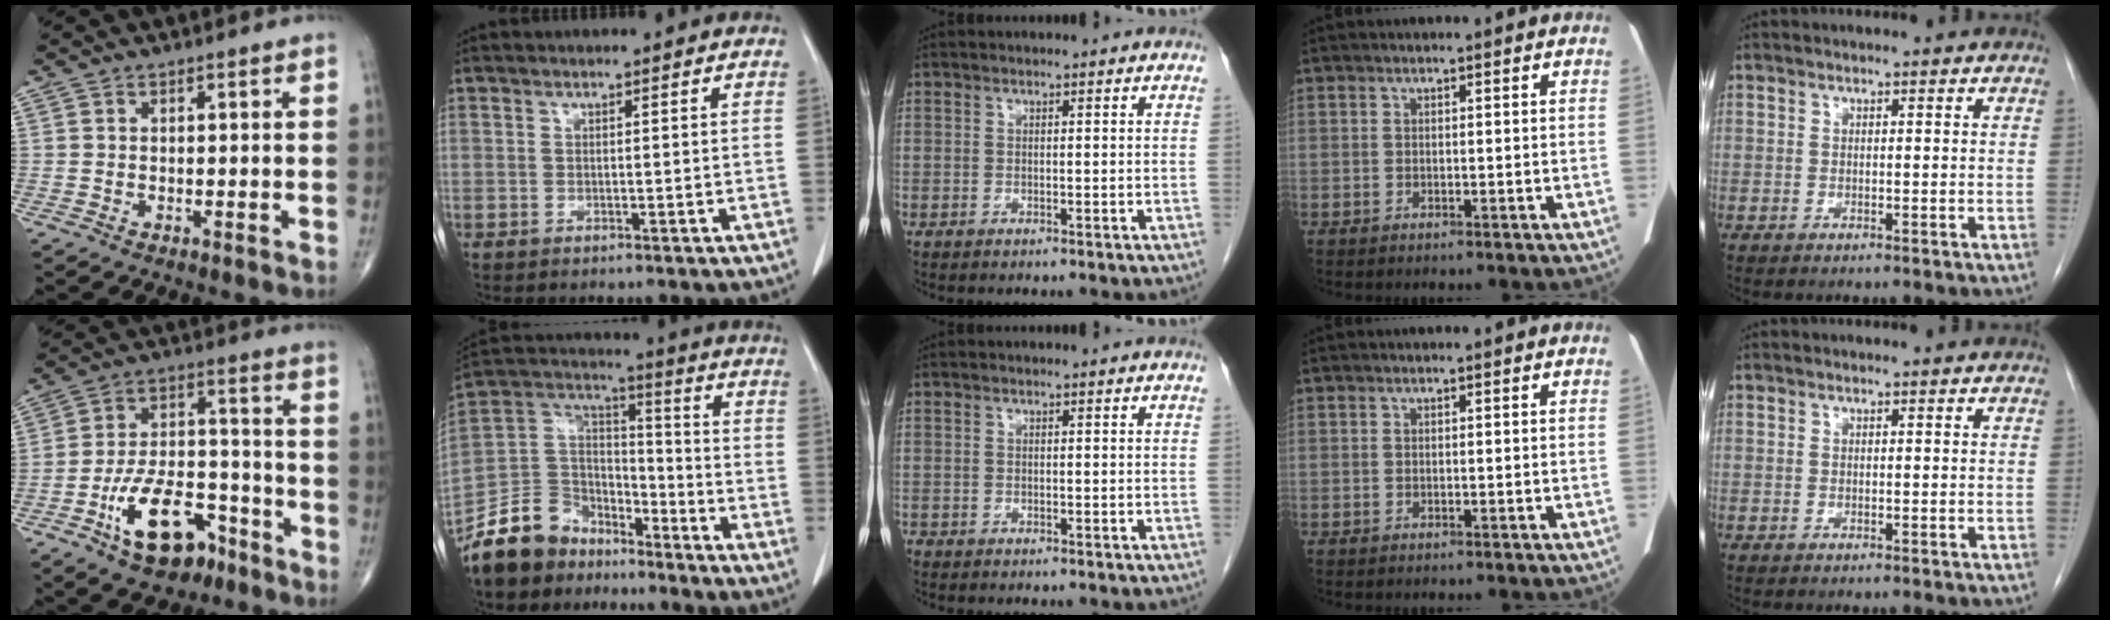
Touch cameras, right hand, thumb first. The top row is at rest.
{"thumb": {"total": 15.5, "force": [-8.4, 8.3, 10.1], "torque": [-0.150, 0.065, -0.135]}, "index": {"total": 14.0, "force": [-10.7, 8.2, 3.5], "torque": [-0.086, 0.052, -0.198]}, "middle": {"total": 1.2, "force": [-1.0, 0.6, 0.3], "torque": [-0.010, -0.001, -0.017]}}